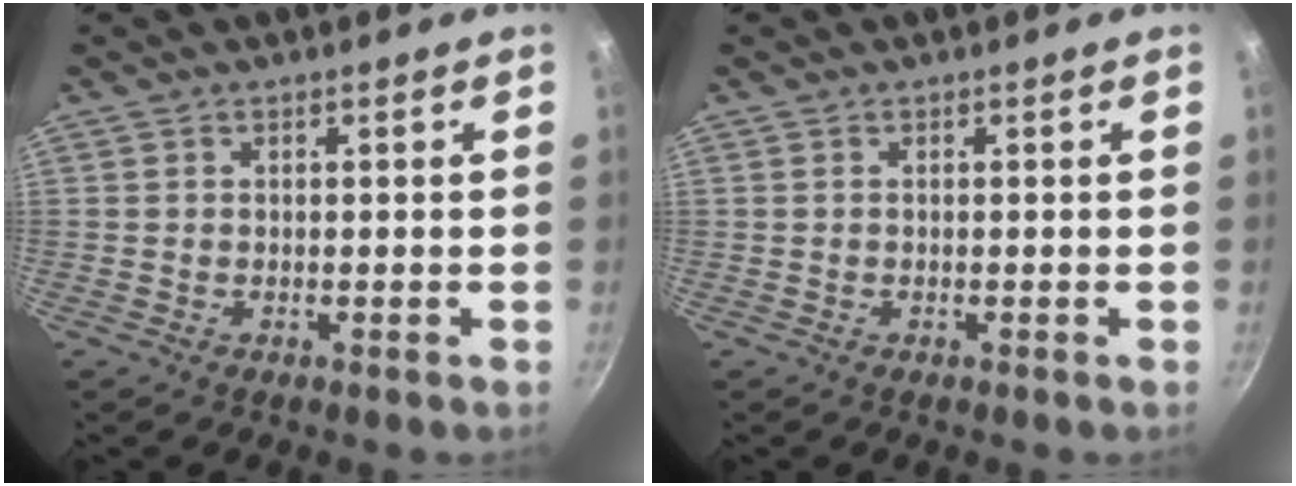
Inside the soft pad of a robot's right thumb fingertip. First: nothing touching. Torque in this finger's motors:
{"motor_torque": [0.13, 0.19, 0.00, 0.48, 0.02]}